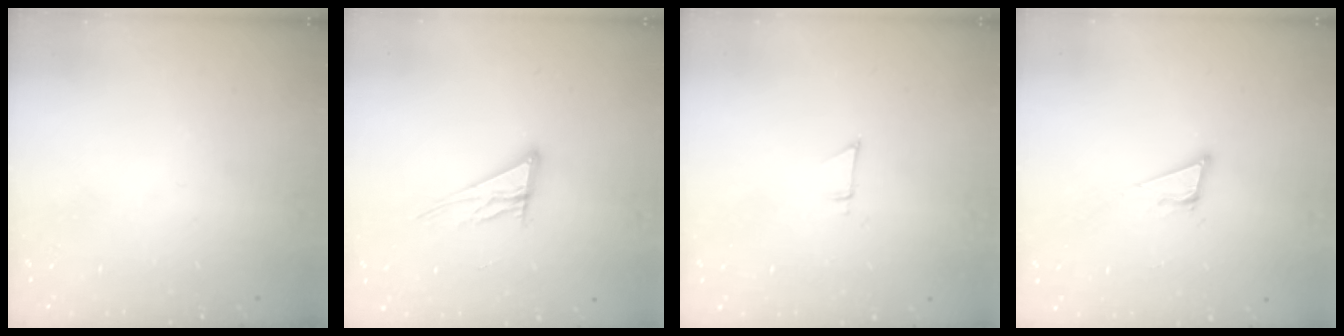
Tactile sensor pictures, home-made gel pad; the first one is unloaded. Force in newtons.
{"total": 10.2, "press": 10.1, "slide": 0.9}
{"total": 3.5, "press": 3.4, "slide": 0.4}
{"total": 6.8, "press": 6.4, "slide": 2.4}